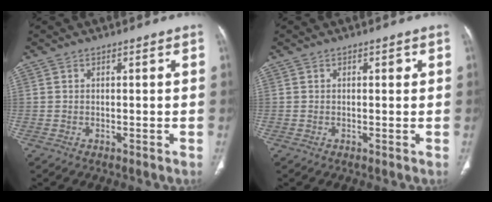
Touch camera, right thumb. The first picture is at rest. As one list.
[{"total": 1.0, "force": [0.2, 0.5, 0.8], "torque": [-0.007, 0.001, 0.002]}]